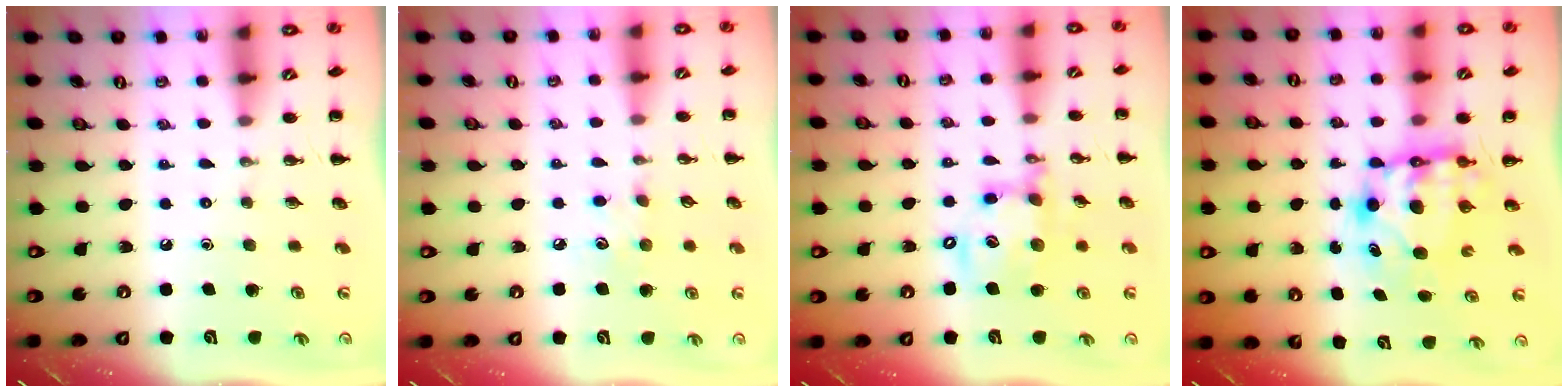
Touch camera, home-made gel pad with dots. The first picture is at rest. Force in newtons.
{"total": 5.4, "press": 5.2, "slide": 1.3}
{"total": 13.4, "press": 13.1, "slide": 2.7}
{"total": 7.5, "press": 7.2, "slide": 2.1}